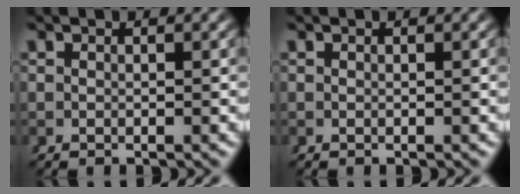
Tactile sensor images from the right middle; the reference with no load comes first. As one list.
[{"total": 0.0}]